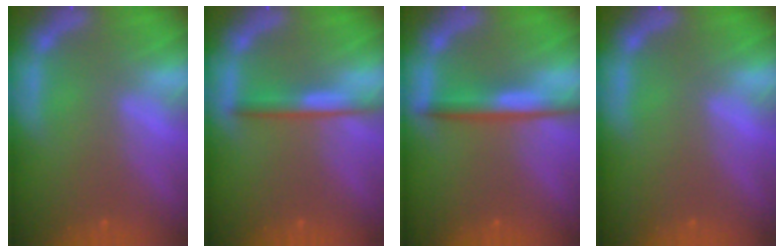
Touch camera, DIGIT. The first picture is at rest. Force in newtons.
{"total": 3.0}
{"total": 4.0}
{"total": 0.0}